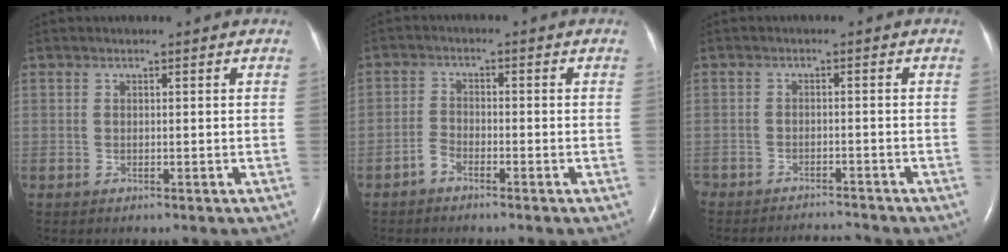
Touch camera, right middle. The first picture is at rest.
{"total": 2.2, "force": [-1.7, 0.9, 1.0], "torque": [-0.025, 0.001, -0.035]}
{"total": 7.0, "force": [-6.8, 1.0, 0.9], "torque": [-0.013, -0.004, -0.095]}